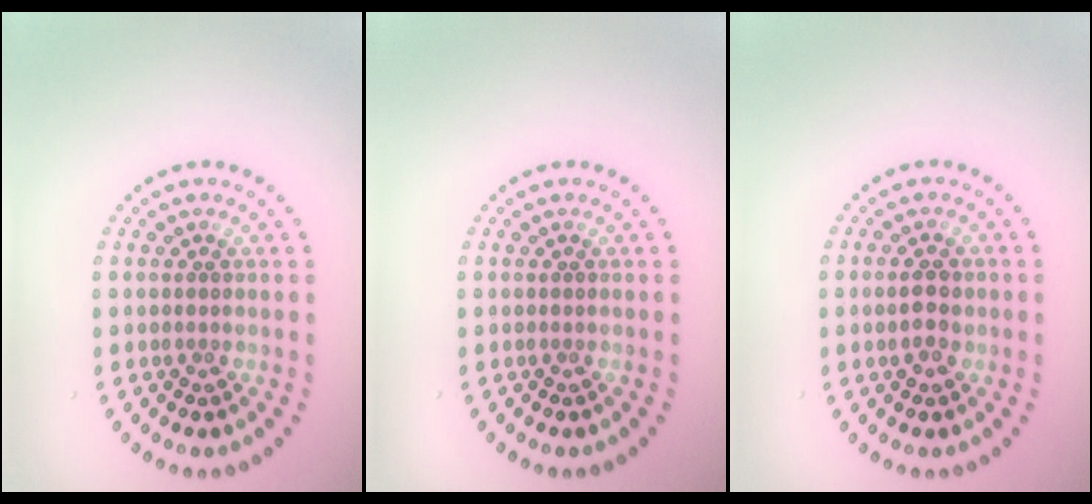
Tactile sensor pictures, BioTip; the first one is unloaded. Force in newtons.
{"total": 0.0}
{"total": 1.9, "press": 1.9, "slide": 0.1}